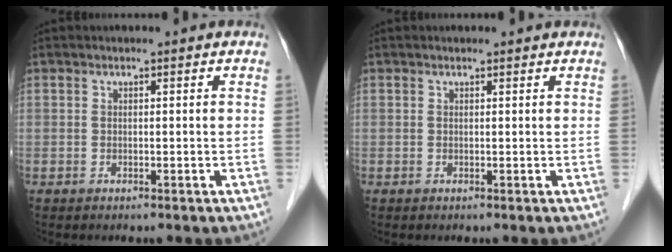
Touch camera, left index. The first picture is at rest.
{"total": 1.7, "force": [1.7, 0.3, 0.2], "torque": [-0.012, 0.010, 0.018]}